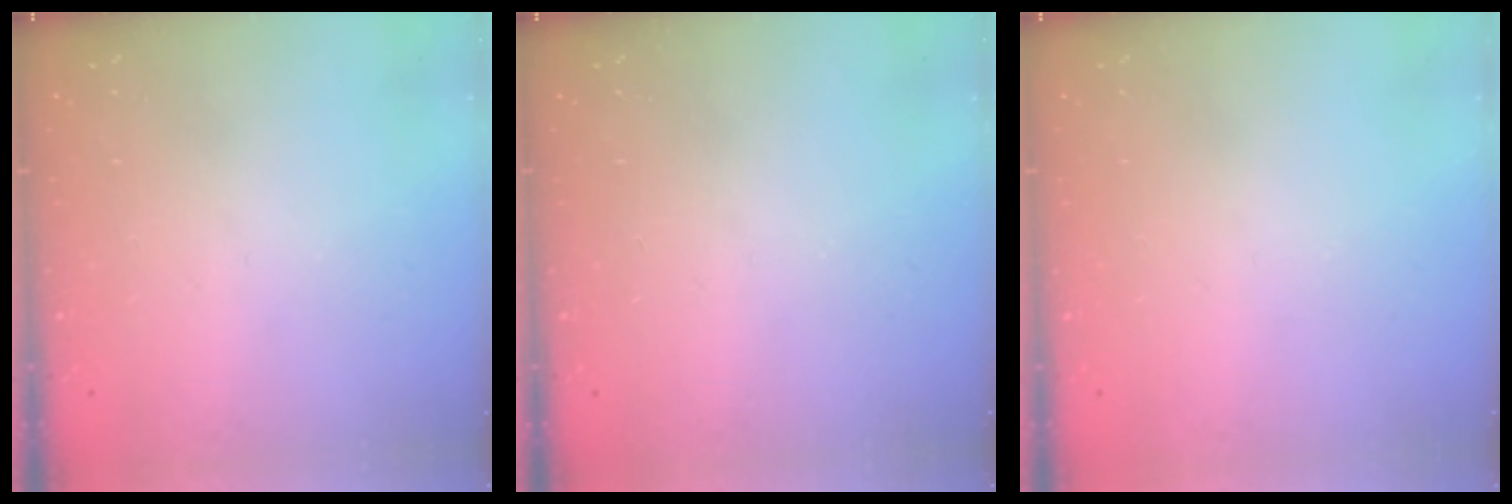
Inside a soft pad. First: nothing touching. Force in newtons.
{"total": 0.0}
{"total": 0.0}